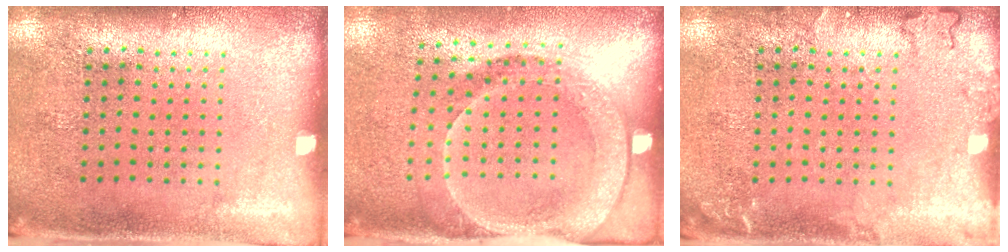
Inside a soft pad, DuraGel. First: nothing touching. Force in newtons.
{"total": 1.8, "press": 1.5, "slide": 1.0}
{"total": 1.7, "press": 1.6, "slide": 0.3}